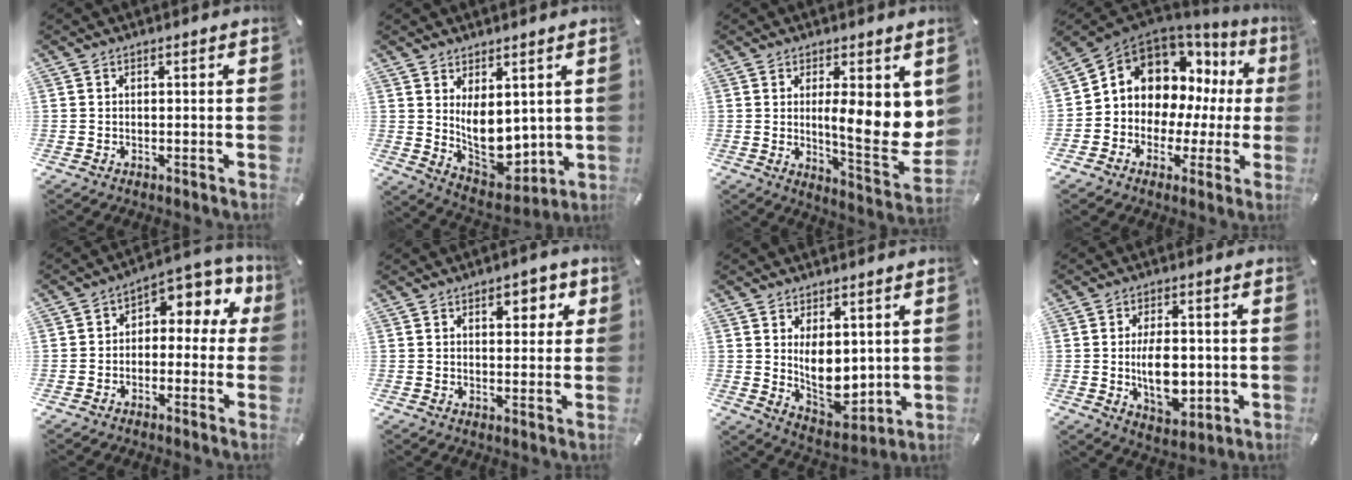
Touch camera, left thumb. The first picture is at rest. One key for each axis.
{"total": 10.7, "fx": 1.9, "fy": 7.6, "fz": 7.3, "tx": -0.090, "ty": -0.035, "tz": 0.044}
{"total": 13.5, "fx": 1.8, "fy": 4.0, "fz": 12.7, "tx": -0.164, "ty": -0.029, "tz": 0.032}
{"total": 10.7, "fx": 3.6, "fy": 9.3, "fz": 4.1, "tx": -0.079, "ty": -0.041, "tz": 0.071}
{"total": 6.3, "fx": 1.5, "fy": 4.5, "fz": 4.1, "tx": -0.060, "ty": -0.010, "tz": 0.023}
{"total": 5.1, "fx": 2.3, "fy": 3.0, "fz": 3.4, "tx": -0.034, "ty": -0.006, "tz": 0.030}
{"total": 9.6, "fx": 2.2, "fy": 6.8, "fz": 6.5, "tx": -0.096, "ty": -0.026, "tz": 0.041}
{"total": 10.6, "fx": -0.5, "fy": 6.5, "fz": 8.4, "tx": -0.146, "ty": -0.009, "tz": -0.012}